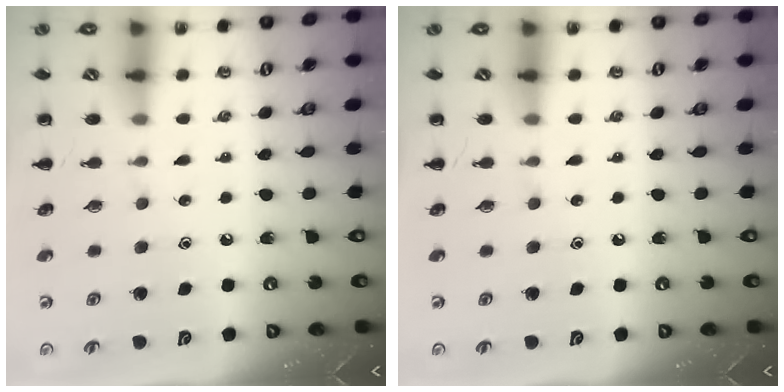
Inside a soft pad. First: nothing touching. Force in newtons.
{"total": 0.0}